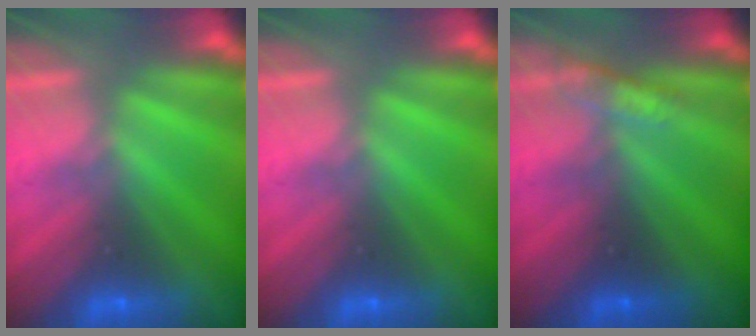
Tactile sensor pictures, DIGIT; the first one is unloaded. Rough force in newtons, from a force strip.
{"total": 0.0}
{"total": 3.1}